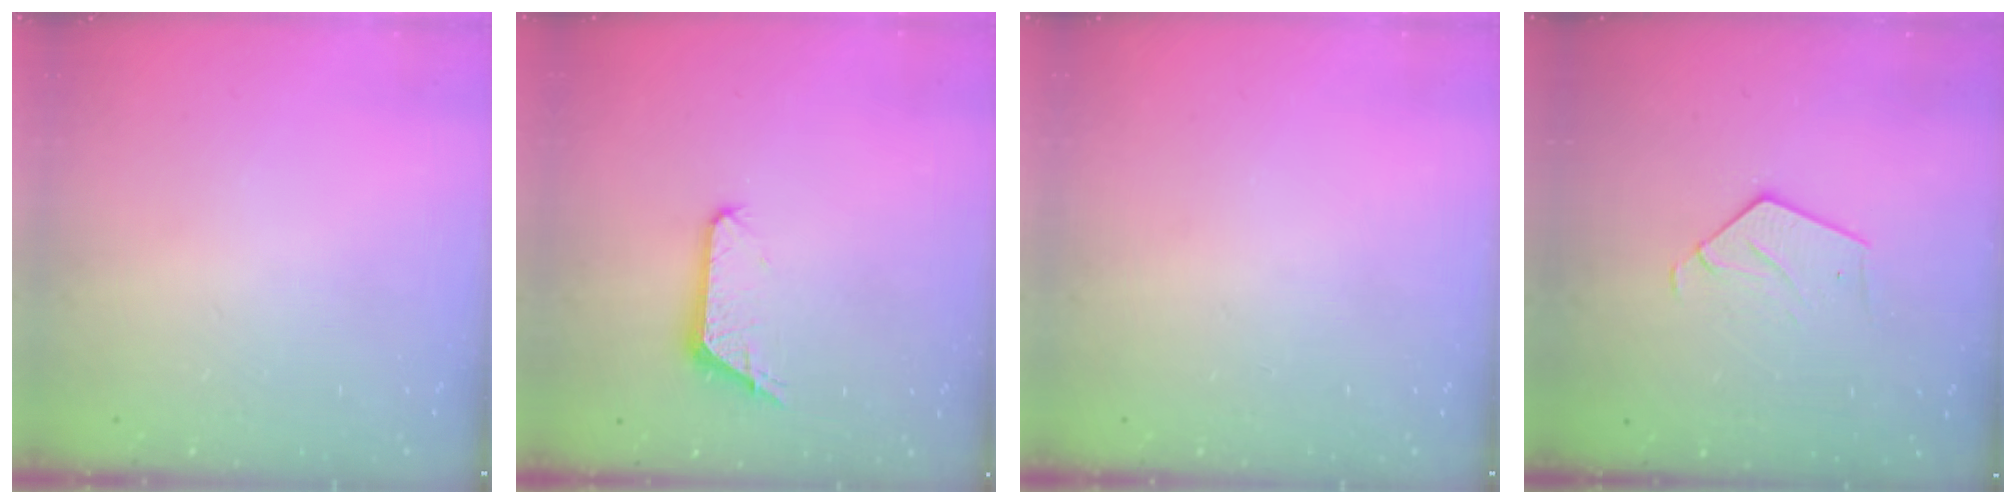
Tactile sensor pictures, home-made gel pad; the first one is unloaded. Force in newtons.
{"total": 6.3, "press": 6.3, "slide": 0.6}
{"total": 0.0}
{"total": 3.1, "press": 3.1, "slide": 0.1}